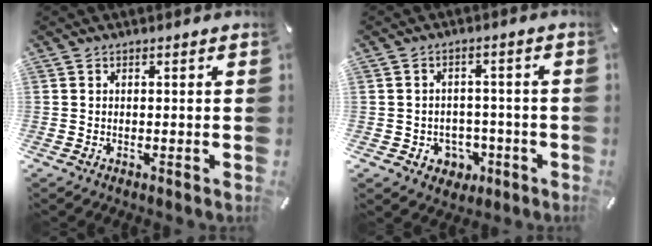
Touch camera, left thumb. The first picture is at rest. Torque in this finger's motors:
{"motor_torque": [0.00, 0.03, 0.03, -0.01, 0.00]}